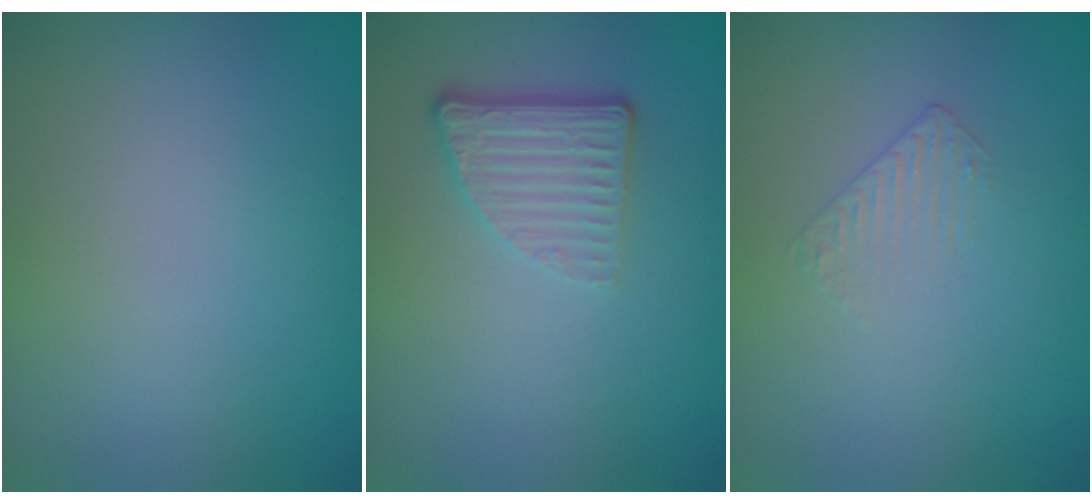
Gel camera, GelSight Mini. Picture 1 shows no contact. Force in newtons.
{"total": 3.0, "press": 2.1, "slide": 2.1}
{"total": 0.9, "press": 0.2, "slide": 0.9}